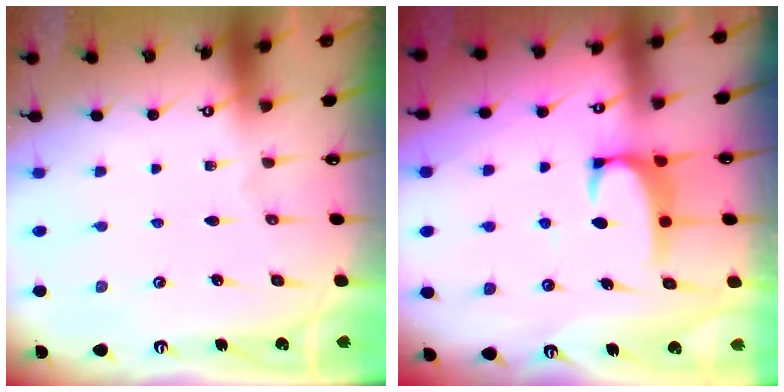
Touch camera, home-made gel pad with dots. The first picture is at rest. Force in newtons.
{"total": 2.1, "press": 2.1, "slide": 0.3}